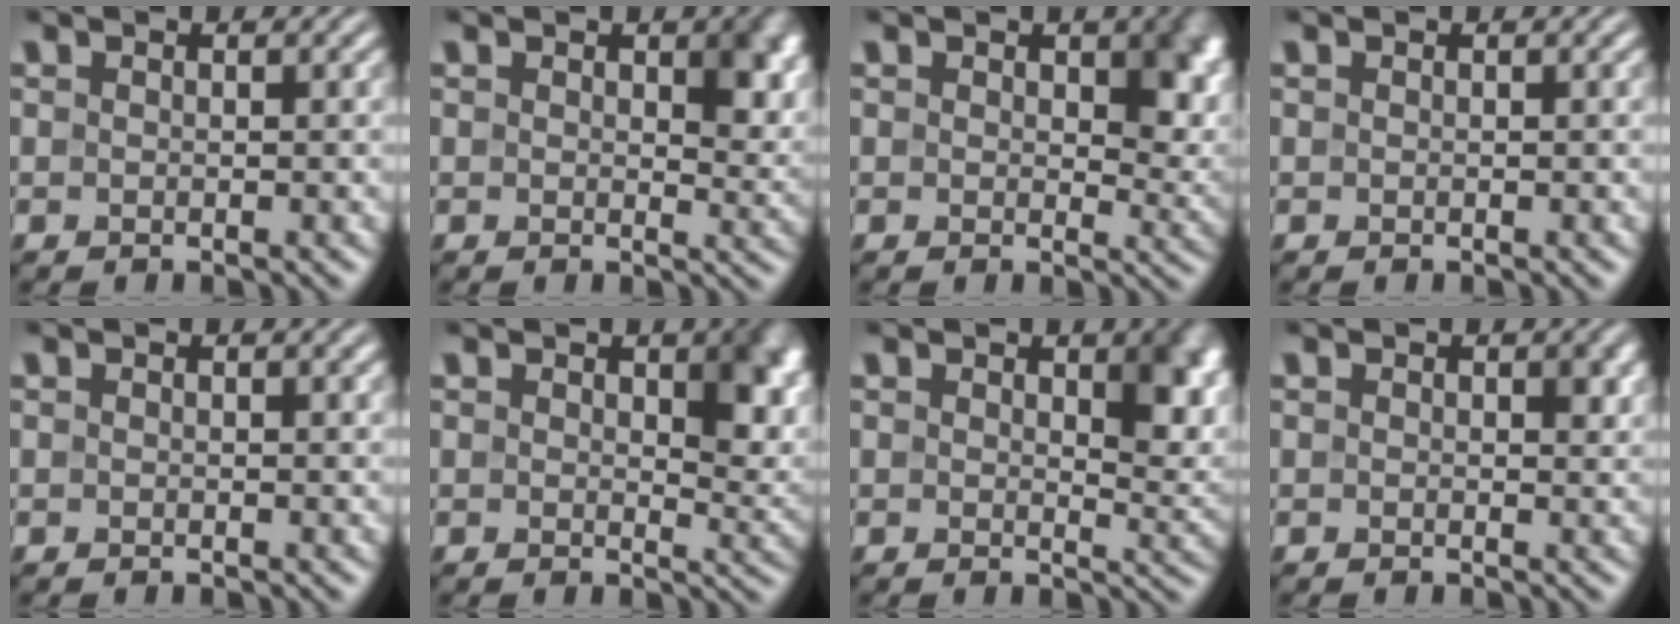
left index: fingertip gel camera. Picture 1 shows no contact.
{"total": 4.1, "force": [1.1, 2.2, 3.2], "torque": [-0.039, -0.007, 0.019]}
{"total": 5.2, "force": [1.3, 3.0, 4.1], "torque": [-0.046, -0.006, 0.021]}
{"total": 0.0}
{"total": 0.5, "force": [0.3, 0.1, 0.4], "torque": [-0.004, 0.000, 0.005]}
{"total": 5.6, "force": [1.5, 2.7, 4.6], "torque": [-0.056, -0.005, 0.029]}
{"total": 5.0, "force": [1.5, 2.3, 4.2], "torque": [-0.049, -0.006, 0.028]}
{"total": 1.5, "force": [0.5, 0.8, 1.2], "torque": [-0.011, -0.003, 0.007]}